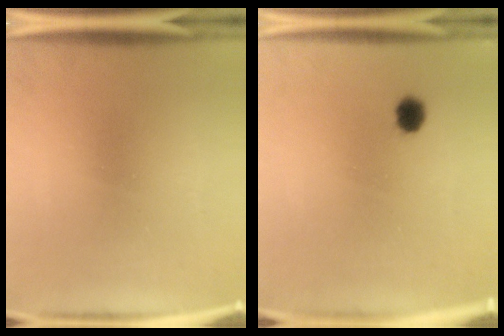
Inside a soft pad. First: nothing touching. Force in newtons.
{"total": 3.4}